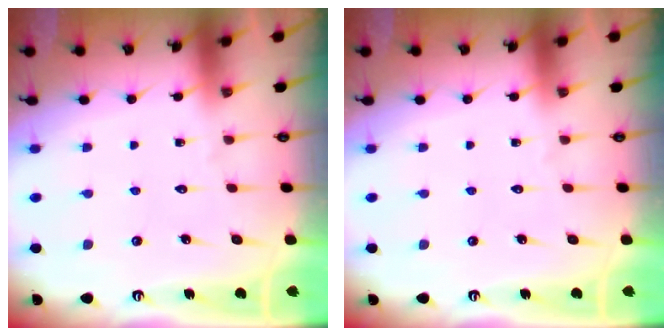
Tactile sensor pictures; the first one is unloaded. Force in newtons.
{"total": 0.0}